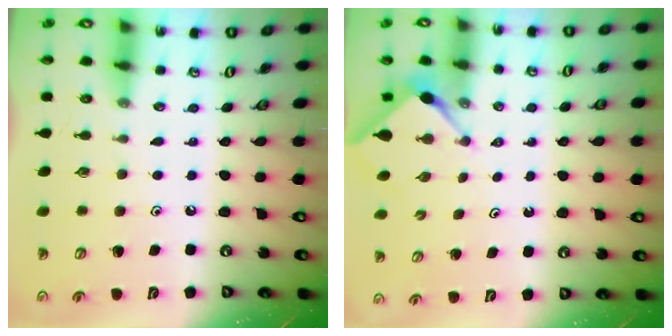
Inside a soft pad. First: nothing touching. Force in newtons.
{"total": 2.9, "press": 2.9, "slide": 0.4}